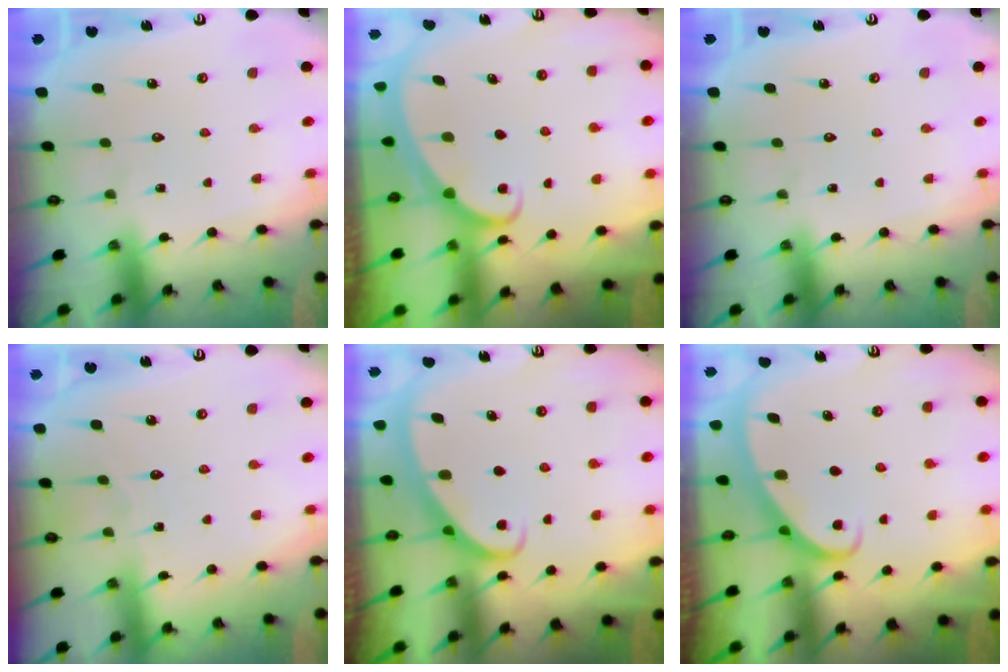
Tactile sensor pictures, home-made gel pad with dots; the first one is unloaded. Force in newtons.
{"total": 2.1, "press": 2.0, "slide": 0.3}
{"total": 0.0}
{"total": 2.5, "press": 2.5, "slide": 0.4}
{"total": 2.6, "press": 2.6, "slide": 0.4}
{"total": 2.6, "press": 2.6, "slide": 0.4}